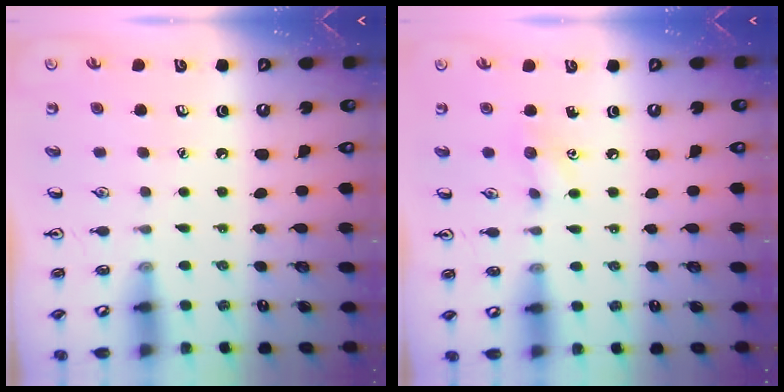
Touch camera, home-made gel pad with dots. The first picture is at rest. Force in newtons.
{"total": 6.1, "press": 5.8, "slide": 1.6}